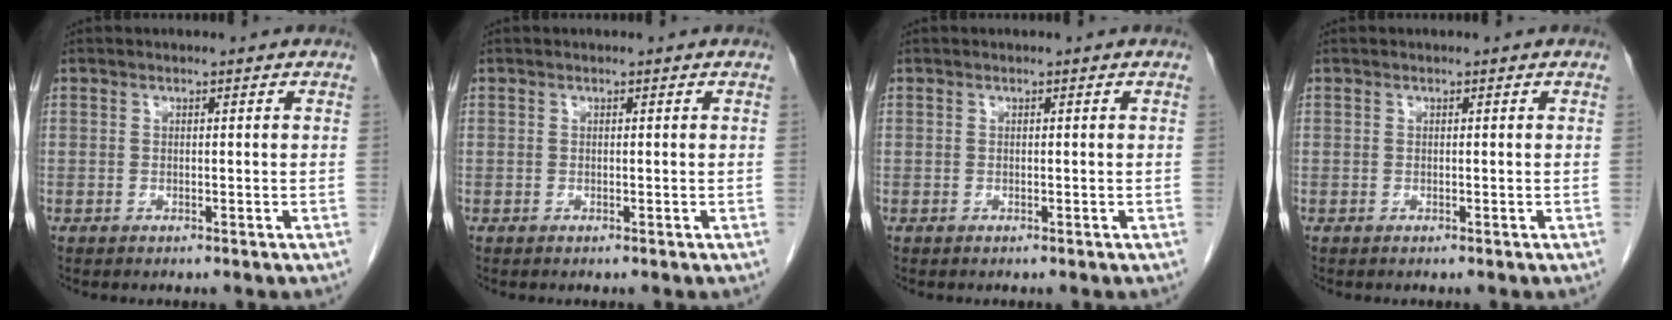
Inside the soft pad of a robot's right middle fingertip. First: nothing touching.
{"total": 0.0}
{"total": 0.0}
{"total": 0.0}